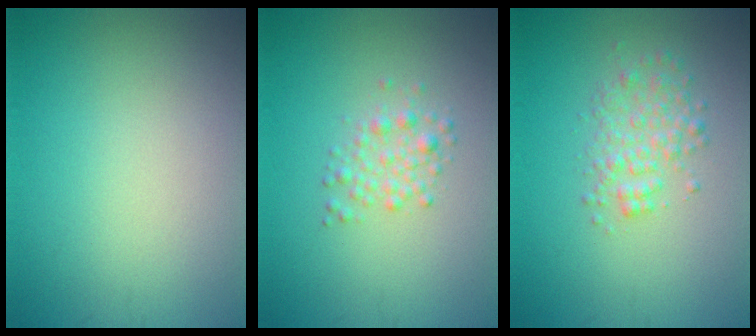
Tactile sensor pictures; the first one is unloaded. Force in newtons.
{"total": 1.8, "press": 1.8, "slide": 0.0}
{"total": 2.5, "press": 2.5, "slide": 0.0}